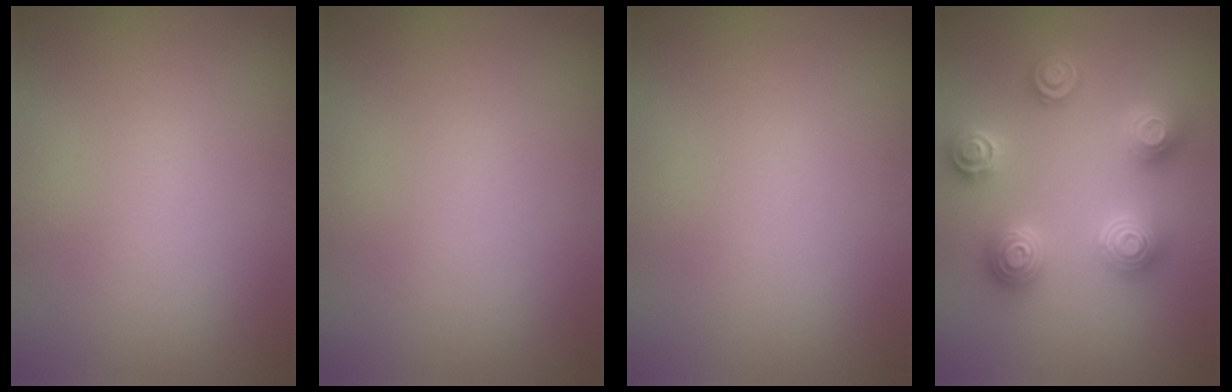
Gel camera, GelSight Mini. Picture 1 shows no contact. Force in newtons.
{"total": 0.0}
{"total": 0.0}
{"total": 4.9, "press": 4.8, "slide": 0.8}